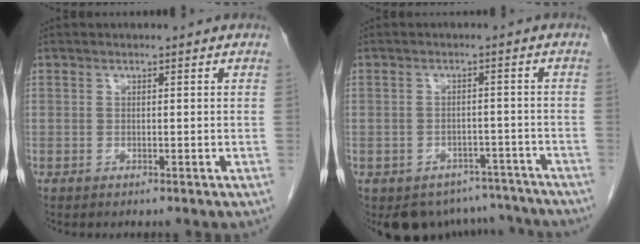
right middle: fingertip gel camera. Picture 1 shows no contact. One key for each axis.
{"total": 9.7, "fx": -8.4, "fy": 4.9, "fz": 0.9, "tx": 0.004, "ty": 0.024, "tz": -0.095}